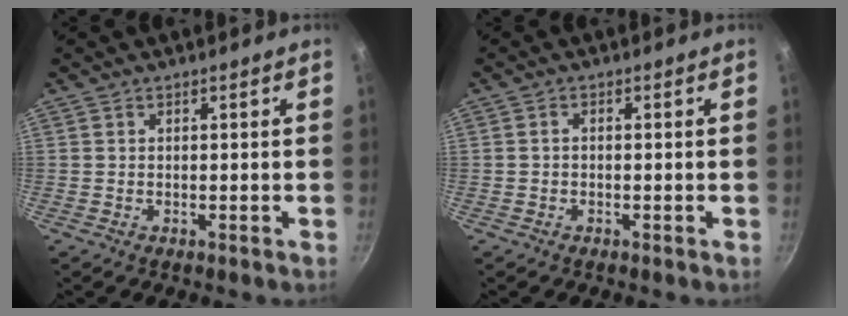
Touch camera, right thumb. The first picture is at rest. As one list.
[{"total": 0.9, "force": [-0.3, 0.6, 0.6], "torque": [-0.013, 0.009, -0.006]}]